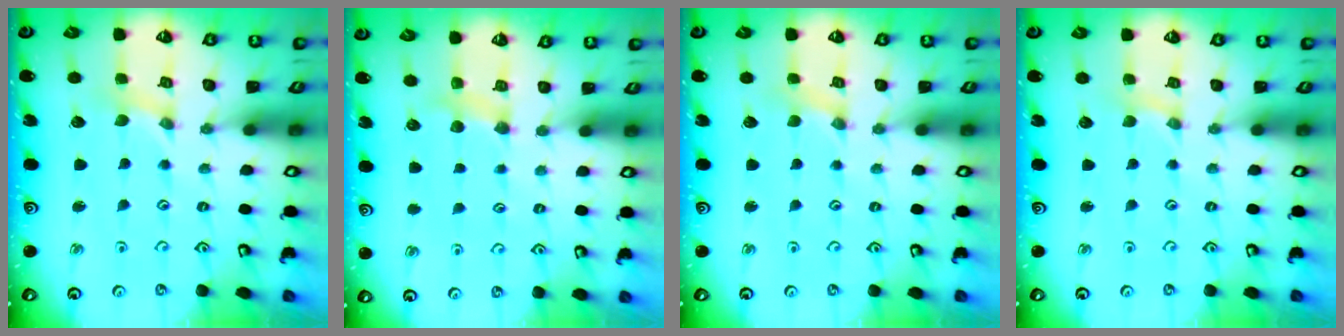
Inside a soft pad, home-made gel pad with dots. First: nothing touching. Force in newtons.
{"total": 5.1, "press": 5.0, "slide": 0.7}
{"total": 0.0}
{"total": 0.7, "press": 0.7, "slide": 0.2}